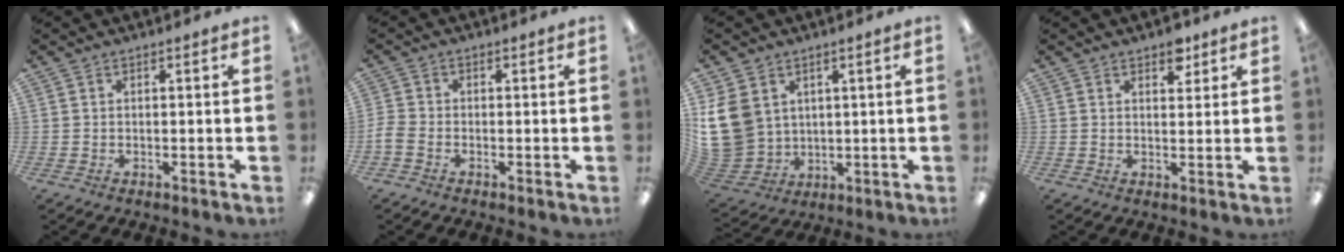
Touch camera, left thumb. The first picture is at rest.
{"total": 2.2, "force": [-1.1, 1.4, 1.3], "torque": [-0.026, 0.002, -0.021]}
{"total": 12.3, "force": [3.3, 10.5, 5.6], "torque": [-0.154, -0.013, 0.067]}
{"total": 4.3, "force": [3.1, 2.2, 2.0], "torque": [-0.005, -0.019, 0.048]}